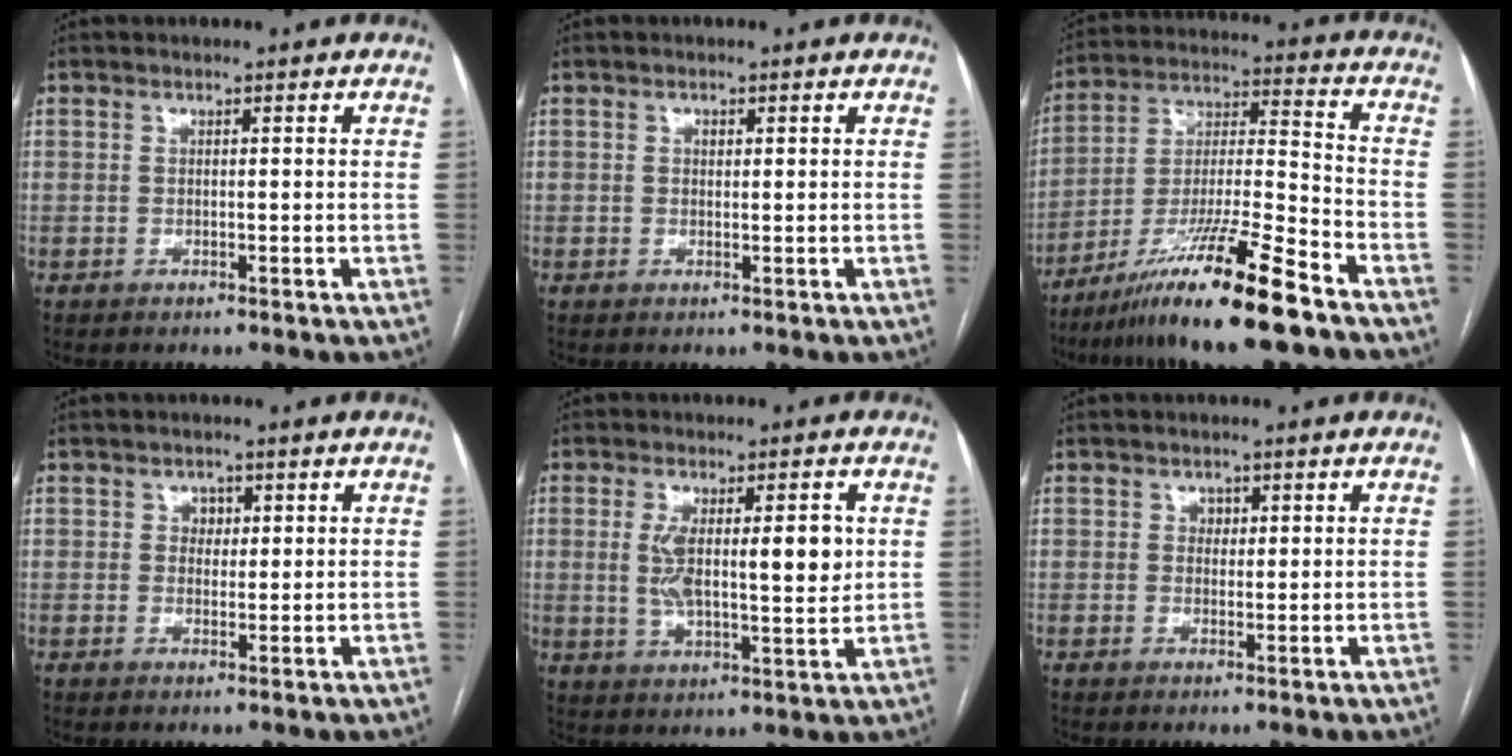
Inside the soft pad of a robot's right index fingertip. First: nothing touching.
{"total": 0.8, "force": [0.3, 0.5, 0.5], "torque": [-0.008, 0.001, 0.005]}
{"total": 17.2, "force": [-12.1, -0.1, 12.2], "torque": [-0.241, -0.027, -0.216]}
{"total": 2.1, "force": [0.7, 1.7, 1.0], "torque": [-0.010, 0.003, 0.009]}
{"total": 10.3, "force": [1.5, 2.9, 9.8], "torque": [-0.168, 0.001, 0.029]}
{"total": 1.5, "force": [0.6, 1.2, 0.7], "torque": [-0.005, 0.002, 0.007]}